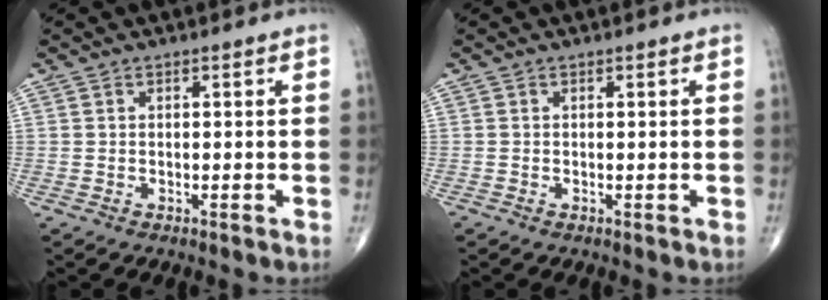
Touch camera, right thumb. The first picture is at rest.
{"total": 0.0}